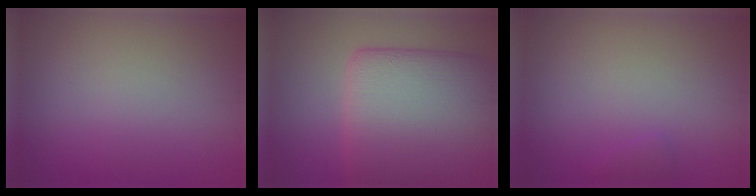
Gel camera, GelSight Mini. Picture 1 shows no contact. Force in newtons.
{"total": 10.8, "press": 10.7, "slide": 0.7}
{"total": 0.7, "press": 0.7, "slide": 0.1}